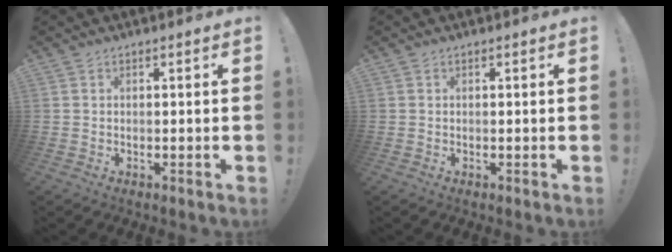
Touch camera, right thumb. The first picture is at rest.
{"total": 0.0}